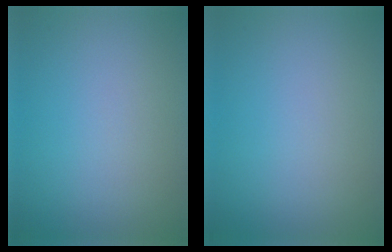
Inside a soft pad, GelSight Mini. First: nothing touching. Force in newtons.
{"total": 0.0}